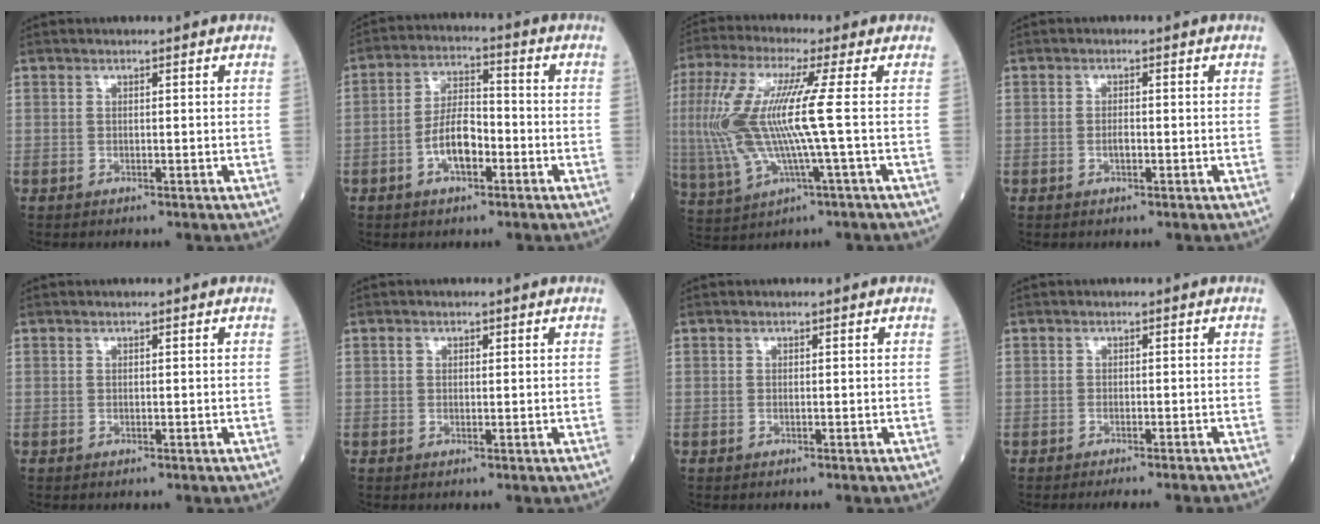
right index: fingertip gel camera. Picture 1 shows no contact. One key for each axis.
{"total": 7.2, "fx": -2.7, "fy": 2.9, "fz": 6.0, "tx": -0.120, "ty": 0.013, "tz": -0.051}
{"total": 14.2, "fx": 0.4, "fy": 1.0, "fz": 14.2, "tx": -0.327, "ty": 0.007, "tz": 0.006}
{"total": 1.4, "fx": -0.5, "fy": 0.4, "fz": 1.2, "tx": -0.024, "ty": 0.001, "tz": -0.010}
{"total": 0.0}
{"total": 0.9, "fx": 0.3, "fy": 0.7, "fz": 0.4, "tx": -0.007, "ty": 0.007, "tz": 0.004}
{"total": 0.0}
{"total": 5.2, "fx": -4.8, "fy": 0.3, "fz": 1.9, "tx": -0.013, "ty": -0.013, "tz": -0.064}